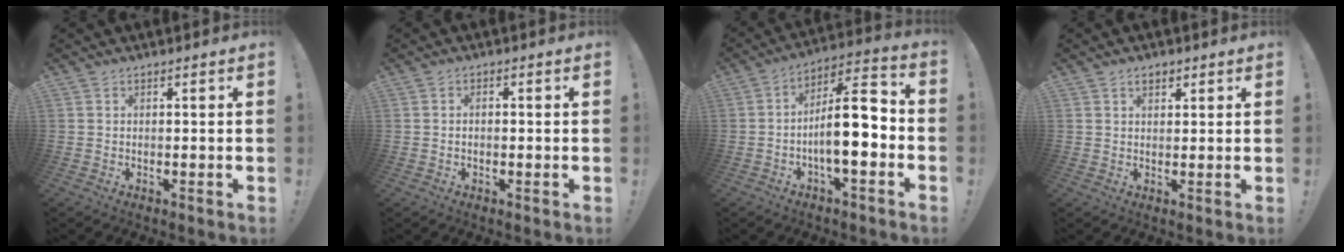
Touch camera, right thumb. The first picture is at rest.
{"total": 1.0, "force": [-0.3, 0.5, 0.9], "torque": [-0.015, 0.004, -0.006]}
{"total": 14.4, "force": [-2.8, 4.7, 13.4], "torque": [-0.214, 0.010, -0.048]}
{"total": 2.7, "force": [1.6, 1.6, 1.6], "torque": [-0.027, 0.003, 0.027]}